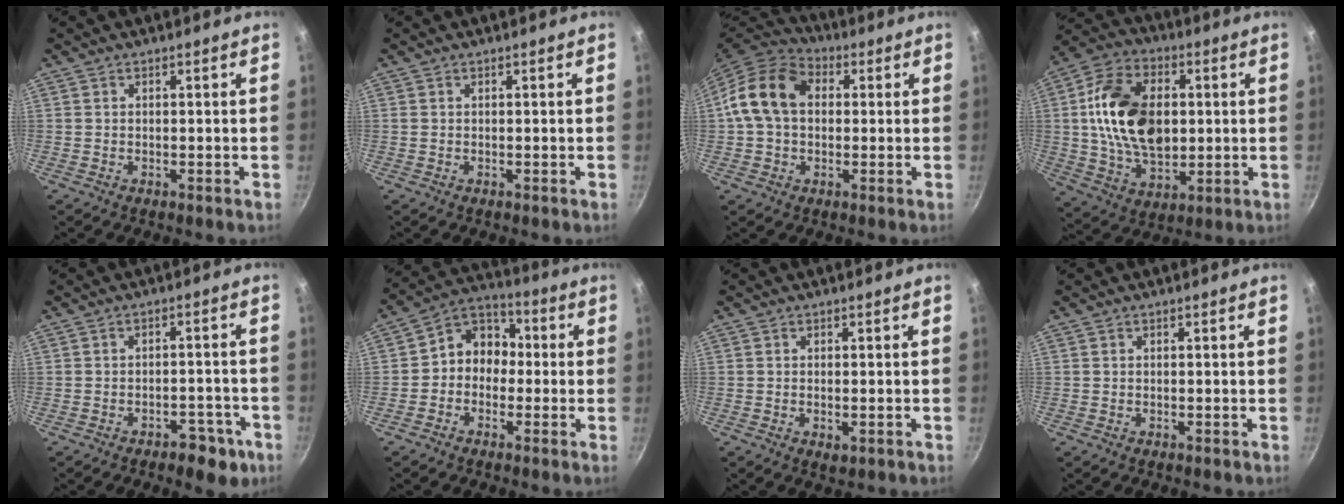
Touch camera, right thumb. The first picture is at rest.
{"total": 0.0}
{"total": 12.8, "force": [1.5, 9.5, 8.4], "torque": [-0.124, 0.026, 0.008]}
{"total": 19.3, "force": [1.9, 12.6, 14.5], "torque": [-0.240, 0.003, 0.029]}
{"total": 6.5, "force": [-3.7, 3.5, 4.1], "torque": [-0.026, 0.031, -0.035]}
{"total": 8.8, "force": [-0.8, 7.4, 4.6], "torque": [-0.027, 0.038, -0.039]}
{"total": 1.9, "force": [-0.5, 0.8, 1.7], "torque": [-0.026, -0.006, -0.005]}
{"total": 0.0}